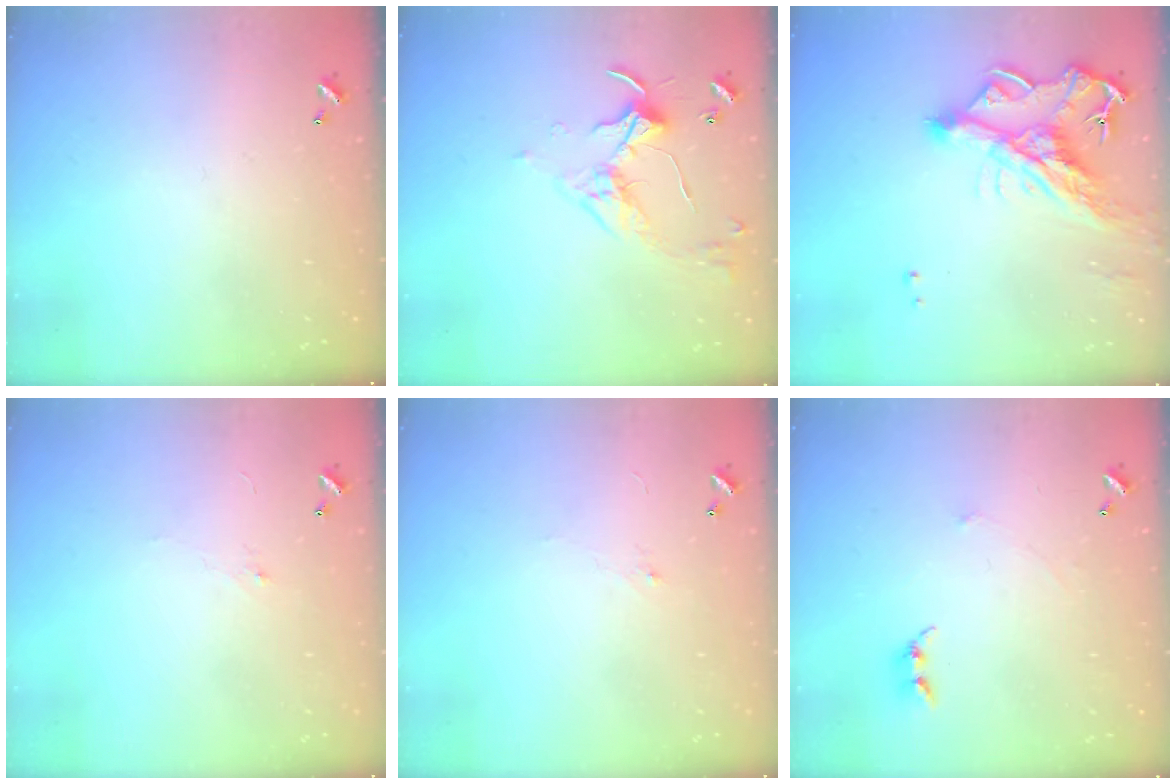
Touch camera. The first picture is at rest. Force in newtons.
{"total": 3.4, "press": 3.3, "slide": 0.6}
{"total": 12.8, "press": 12.7, "slide": 1.9}
{"total": 0.7, "press": 0.4, "slide": 0.6}
{"total": 0.7, "press": 0.4, "slide": 0.6}
{"total": 1.1, "press": 1.1, "slide": 0.3}